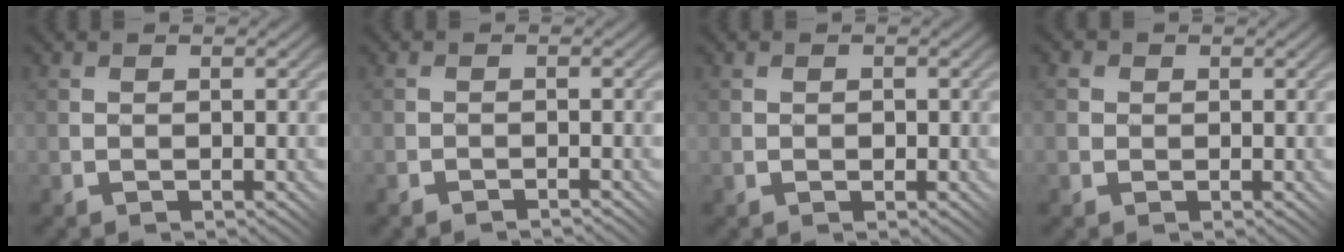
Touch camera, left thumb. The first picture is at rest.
{"total": 1.0, "force": [-0.8, -0.3, -0.4], "torque": [0.008, 0.008, -0.021]}
{"total": 1.1, "force": [0.1, 1.1, 0.2], "torque": [-0.002, 0.002, -0.001]}
{"total": 2.8, "force": [0.5, 2.6, 0.6], "torque": [-0.006, 0.010, -0.008]}